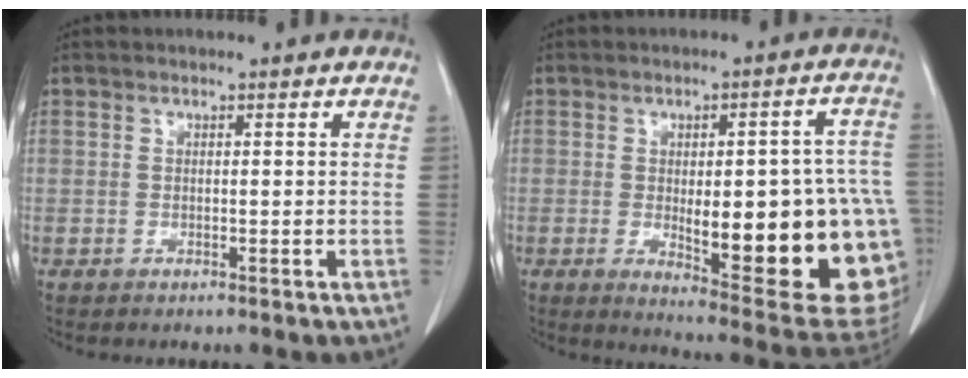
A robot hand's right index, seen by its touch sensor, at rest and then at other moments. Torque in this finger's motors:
{"motor_torque": [2.14, 0.00, 0.92, 0.20]}